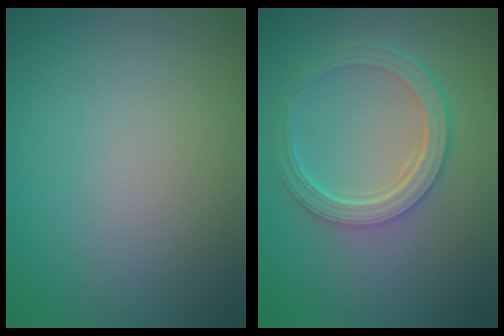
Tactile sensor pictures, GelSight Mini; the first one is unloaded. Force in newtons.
{"total": 4.9, "press": 3.6, "slide": 3.4}